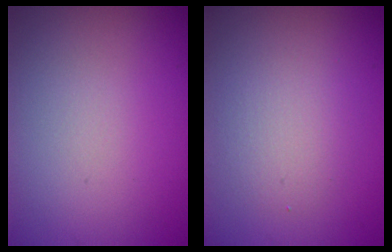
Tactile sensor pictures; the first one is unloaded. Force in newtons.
{"total": 2.6, "press": 2.6, "slide": 0.0}